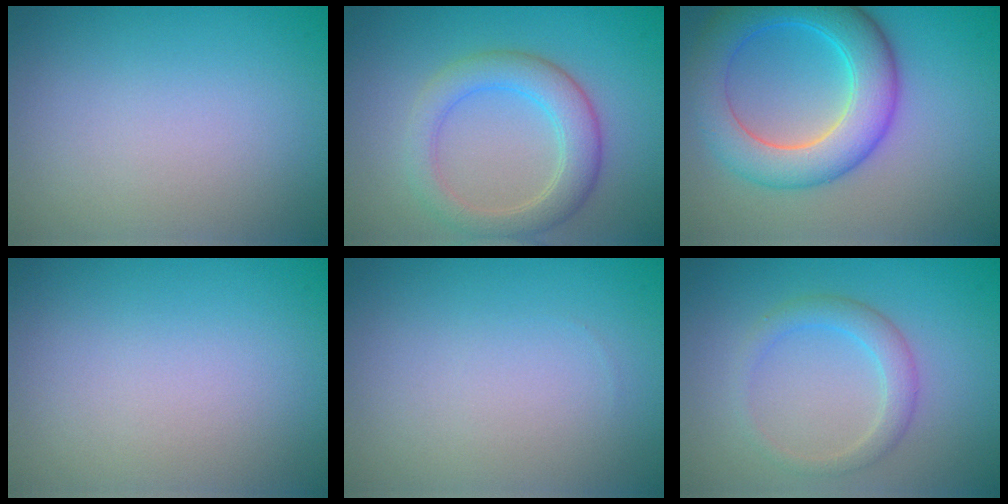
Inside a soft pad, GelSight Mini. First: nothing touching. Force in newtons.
{"total": 4.3, "press": 4.3, "slide": 0.2}
{"total": 7.6, "press": 7.6, "slide": 0.3}
{"total": 0.0}
{"total": 0.0}
{"total": 2.3, "press": 2.3, "slide": 0.3}